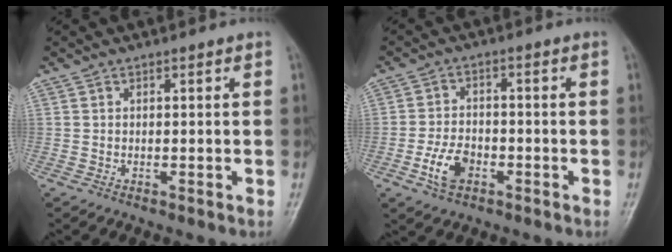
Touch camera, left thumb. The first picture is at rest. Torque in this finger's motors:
{"motor_torque": [0.30, 0.43, 0.64, 0.35, 0.07]}